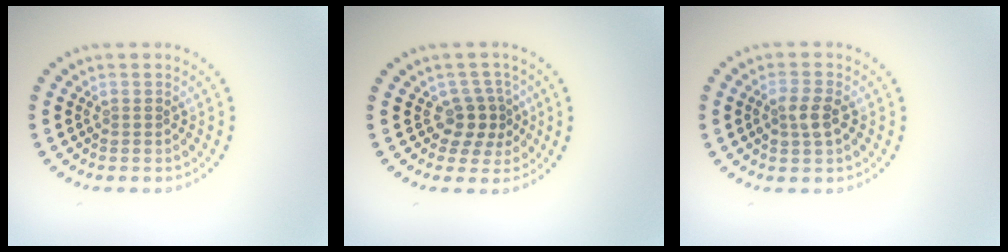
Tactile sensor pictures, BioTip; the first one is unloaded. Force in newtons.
{"total": 2.7, "press": 2.1, "slide": 1.7}
{"total": 2.1, "press": 2.1, "slide": 0.3}